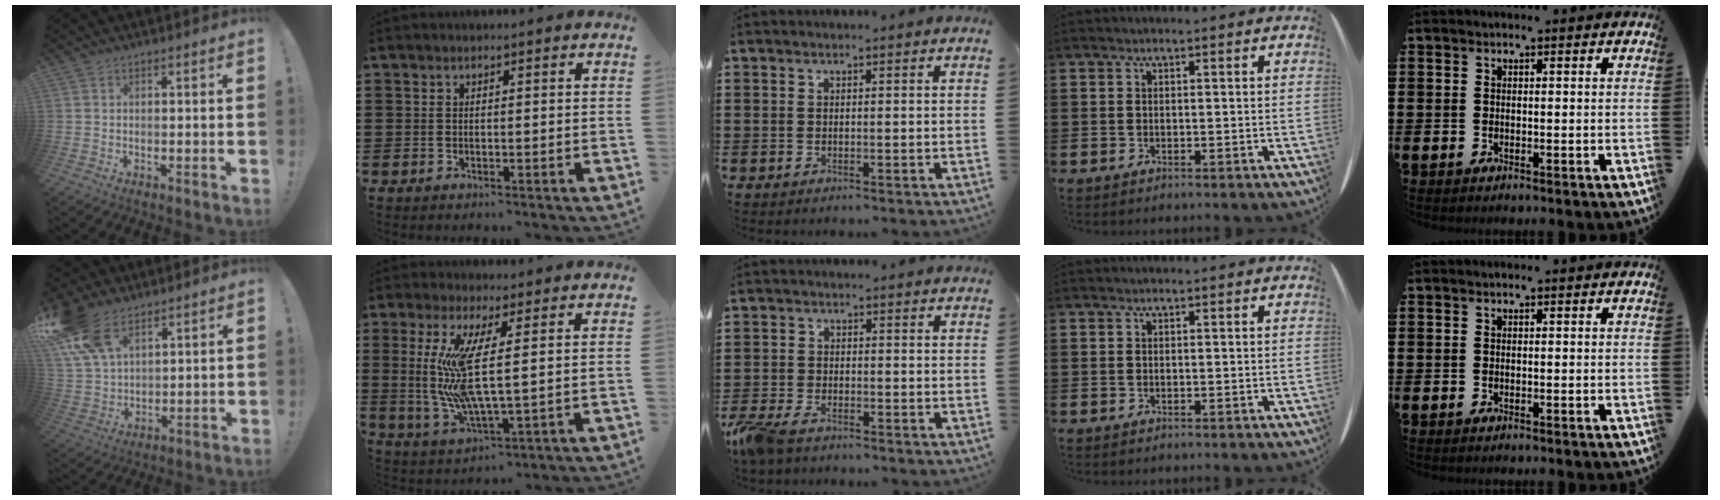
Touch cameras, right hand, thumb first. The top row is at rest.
{"thumb": {"total": 15.3, "force": [9.7, 8.5, 8.3], "torque": [-0.168, -0.044, 0.185]}, "index": {"total": 10.1, "force": [1.9, 1.6, 9.8], "torque": [-0.221, -0.025, 0.027]}, "middle": {"total": 4.0, "force": [-3.3, 1.2, 1.9], "torque": [-0.068, -0.011, -0.073]}}